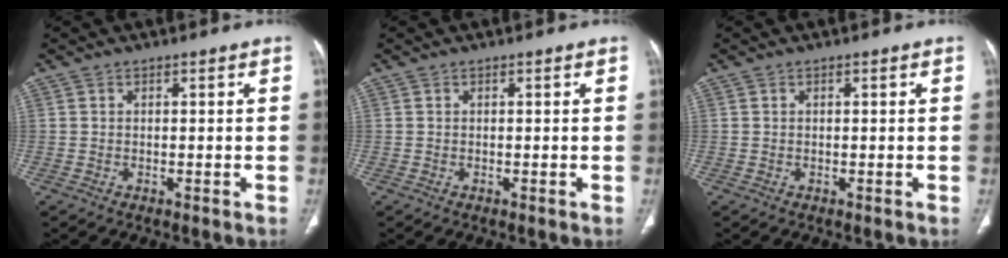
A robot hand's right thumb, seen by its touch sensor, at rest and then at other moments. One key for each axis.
{"total": 0.0}
{"total": 0.0}